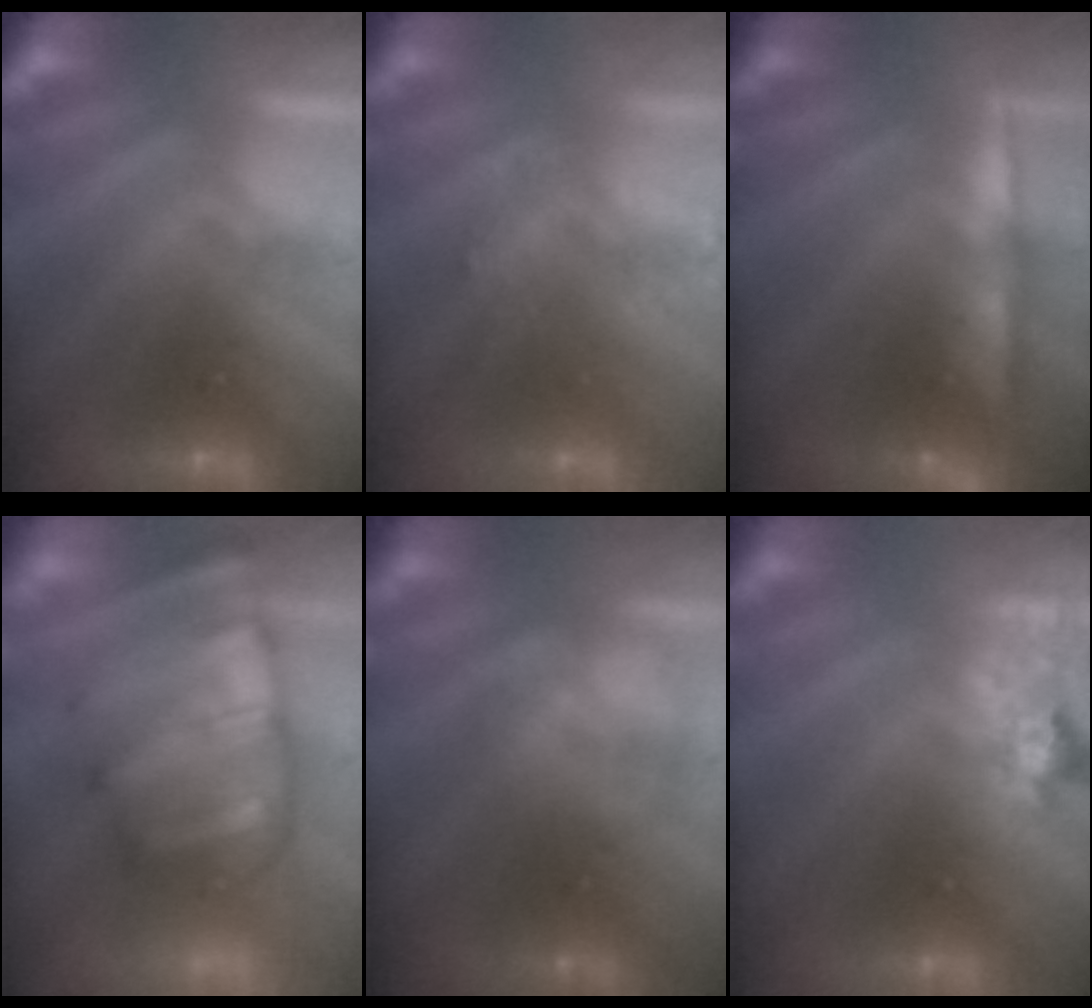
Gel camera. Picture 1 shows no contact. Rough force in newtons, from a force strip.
{"total": 1.4}
{"total": 6.8}
{"total": 7.3}
{"total": 2.9}
{"total": 2.4}